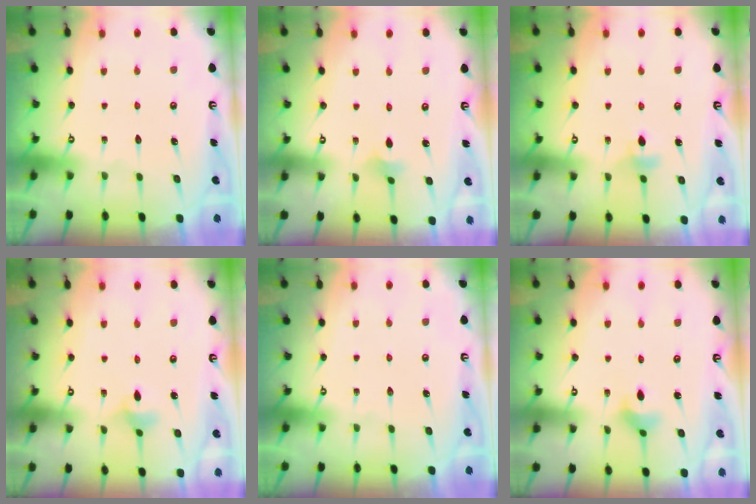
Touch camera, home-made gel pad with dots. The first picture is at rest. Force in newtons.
{"total": 2.1, "press": 2.1, "slide": 0.4}
{"total": 5.2, "press": 5.1, "slide": 1.0}
{"total": 3.8, "press": 3.7, "slide": 0.7}
{"total": 0.0}
{"total": 3.9, "press": 3.9, "slide": 0.6}